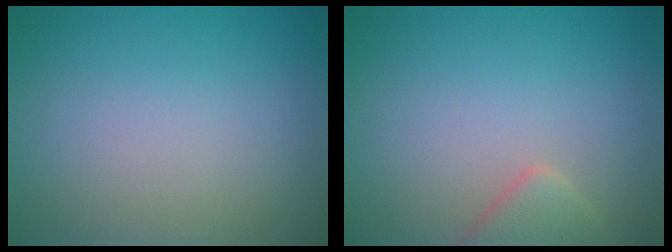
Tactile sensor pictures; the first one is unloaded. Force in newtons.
{"total": 2.3, "press": 2.3, "slide": 0.2}